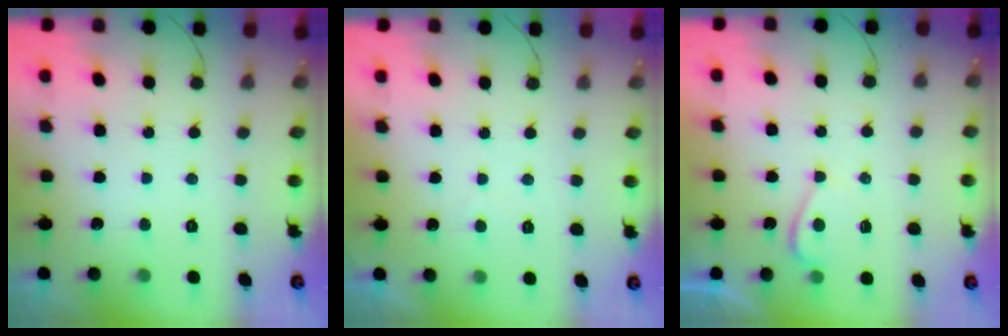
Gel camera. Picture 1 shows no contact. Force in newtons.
{"total": 1.0, "press": 0.8, "slide": 0.5}
{"total": 3.7, "press": 3.7, "slide": 0.5}